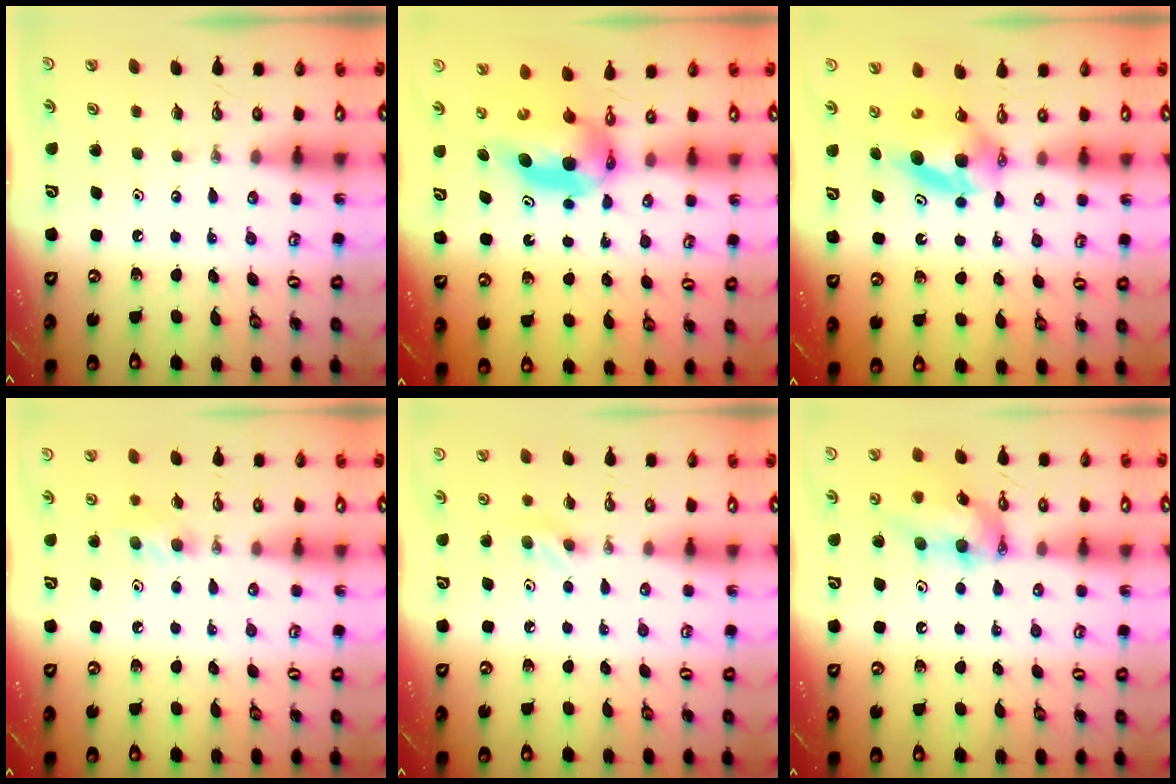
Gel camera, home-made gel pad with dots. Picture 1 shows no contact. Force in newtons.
{"total": 6.5, "press": 6.1, "slide": 2.3}
{"total": 6.6, "press": 6.3, "slide": 2.0}
{"total": 8.6, "press": 5.2, "slide": 6.9}
{"total": 5.7, "press": 5.4, "slide": 1.7}
{"total": 14.2, "press": 14.1, "slide": 1.7}